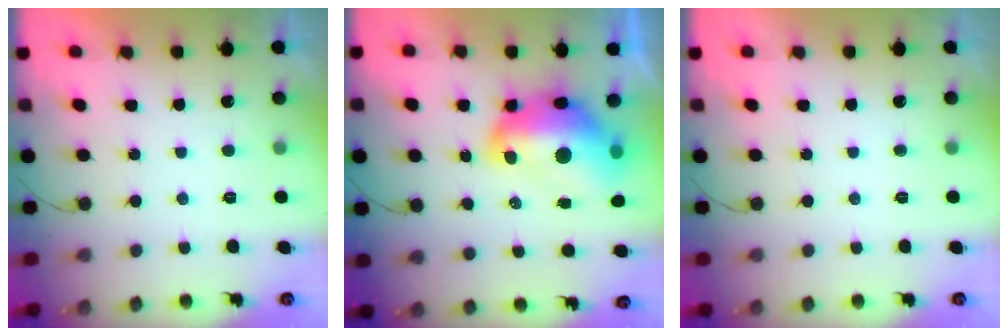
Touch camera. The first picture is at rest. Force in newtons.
{"total": 18.1, "press": 18.0, "slide": 1.6}
{"total": 0.0}